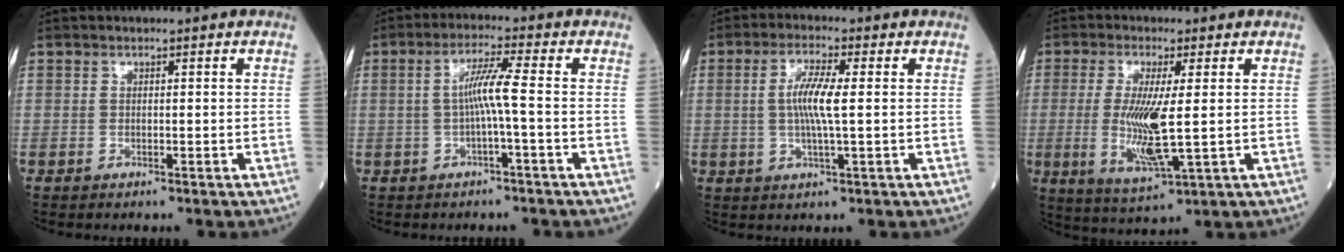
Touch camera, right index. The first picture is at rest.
{"total": 4.9, "force": [-0.6, -0.6, 4.9], "torque": [-0.094, 0.012, -0.010]}
{"total": 6.1, "force": [0.4, 0.4, 6.1], "torque": [-0.123, 0.001, 0.005]}
{"total": 9.2, "force": [-0.2, 1.1, 9.1], "torque": [-0.199, -0.024, 0.001]}